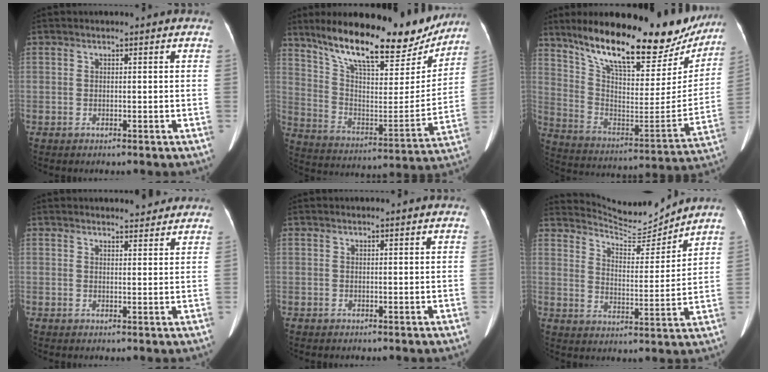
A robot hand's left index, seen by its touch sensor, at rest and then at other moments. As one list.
[{"total": 24.9, "force": [19.9, 6.5, 13.6], "torque": [-0.219, -0.013, 0.305]}, {"total": 28.2, "force": [22.0, 8.5, 15.4], "torque": [-0.243, -0.015, 0.323]}, {"total": 3.7, "force": [3.5, 0.7, 0.8], "torque": [-0.013, 0.000, 0.040]}, {"total": 1.1, "force": [1.0, 0.0, 0.4], "torque": [-0.011, 0.014, 0.016]}, {"total": 9.8, "force": [9.8, -0.1, 0.4], "torque": [-0.018, -0.010, 0.160]}]